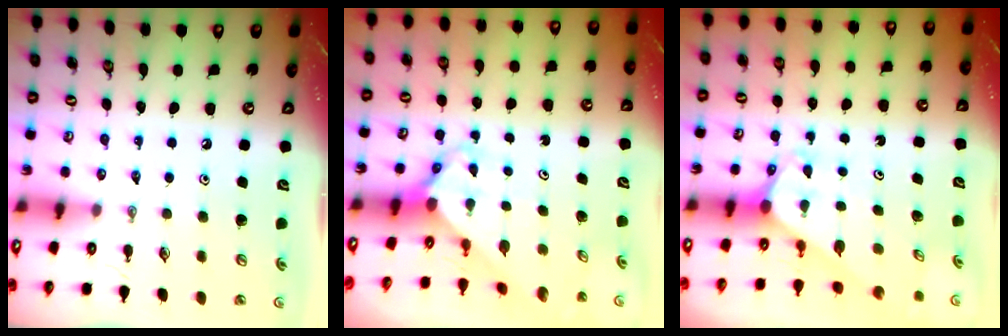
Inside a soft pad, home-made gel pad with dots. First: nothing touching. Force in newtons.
{"total": 3.6, "press": 3.6, "slide": 0.4}
{"total": 1.8, "press": 1.8, "slide": 0.1}